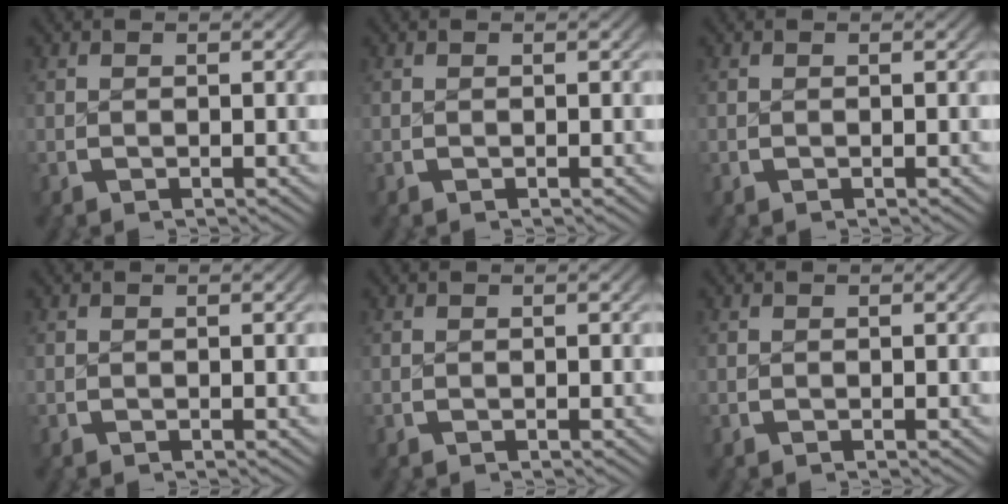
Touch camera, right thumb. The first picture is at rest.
{"total": 0.0}
{"total": 0.0}
{"total": 0.0}
{"total": 0.0}
{"total": 0.0}